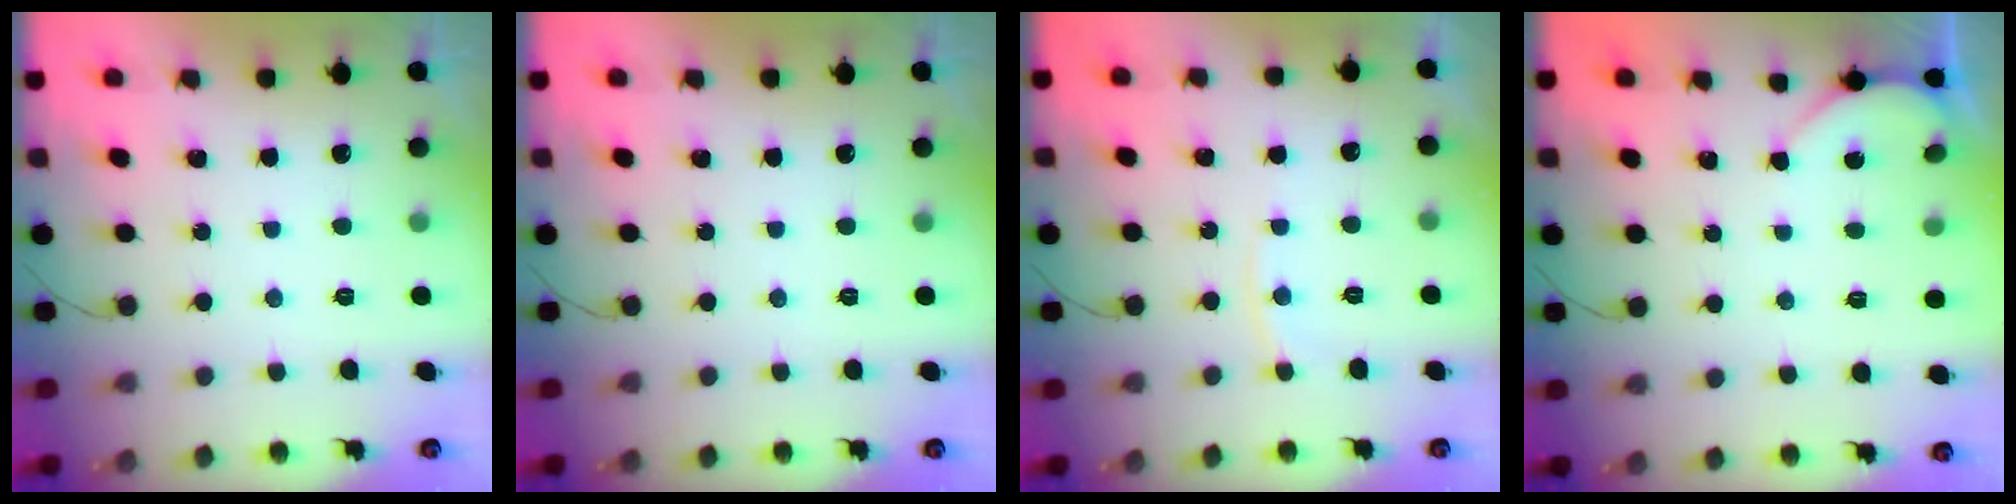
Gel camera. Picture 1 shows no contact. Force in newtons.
{"total": 0.0}
{"total": 5.2, "press": 5.2, "slide": 0.6}
{"total": 2.5, "press": 2.4, "slide": 0.3}